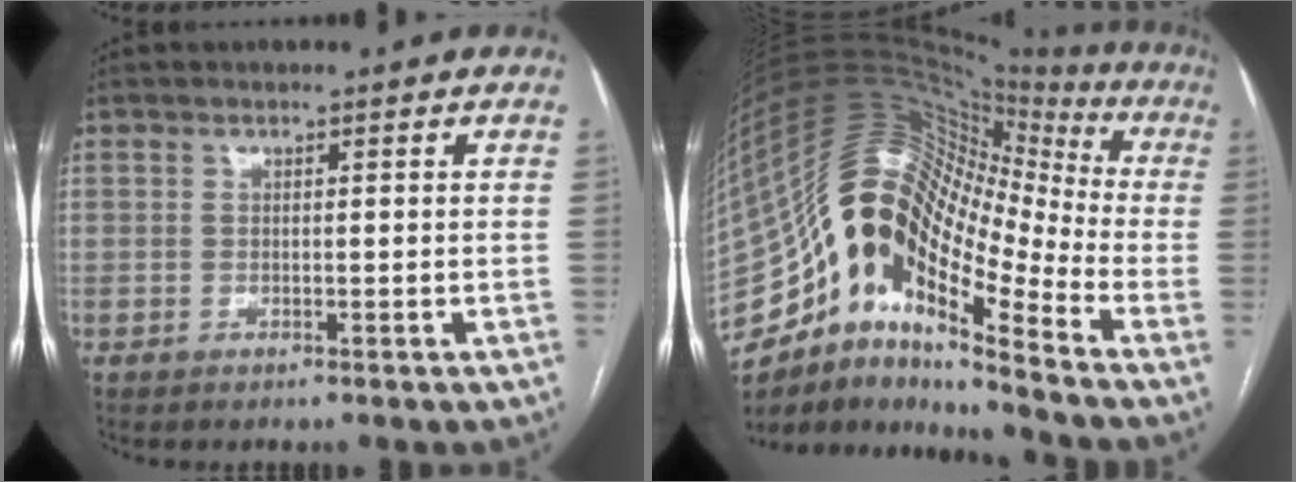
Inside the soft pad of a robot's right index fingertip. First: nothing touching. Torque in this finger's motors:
{"motor_torque": [1.11, -1.03, 1.05, 0.21]}